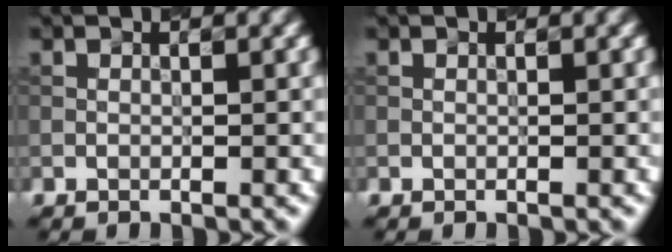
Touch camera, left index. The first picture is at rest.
{"total": 0.0}